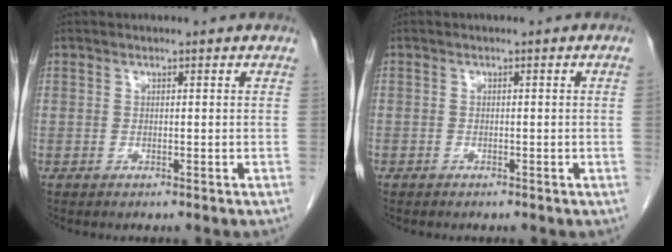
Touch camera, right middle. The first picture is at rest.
{"total": 0.6, "force": [-0.2, -0.3, 0.5], "torque": [0.001, 0.004, -0.006]}